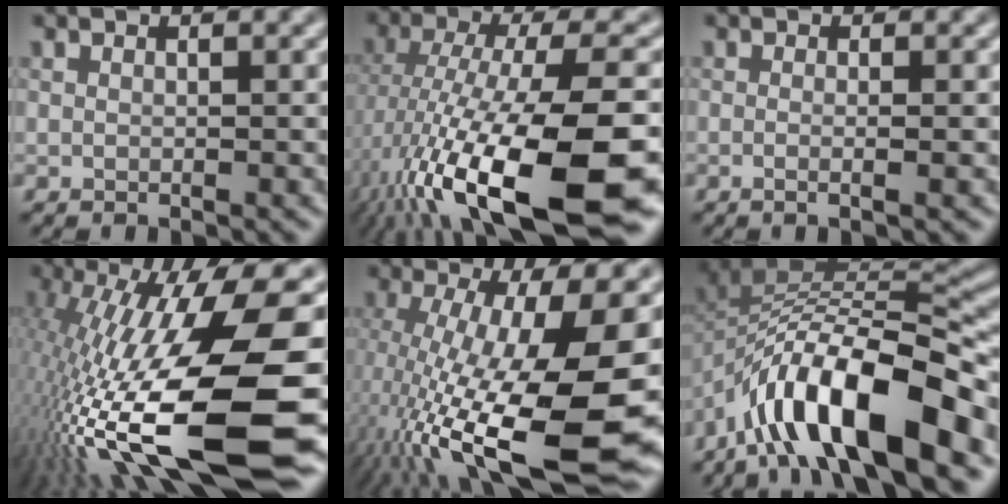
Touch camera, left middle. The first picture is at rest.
{"total": 15.8, "force": [-8.2, 3.2, 13.1], "torque": [-0.247, -0.010, -0.126]}
{"total": 1.2, "force": [-0.5, 0.2, 1.1], "torque": [-0.013, 0.002, -0.017]}
{"total": 18.5, "force": [-5.8, 4.5, 17.0], "torque": [-0.316, 0.005, -0.099]}
{"total": 18.2, "force": [-5.8, 4.7, 16.6], "torque": [-0.288, -0.022, -0.091]}
{"total": 12.4, "force": [-7.4, 3.3, 9.4], "torque": [-0.155, 0.014, -0.127]}